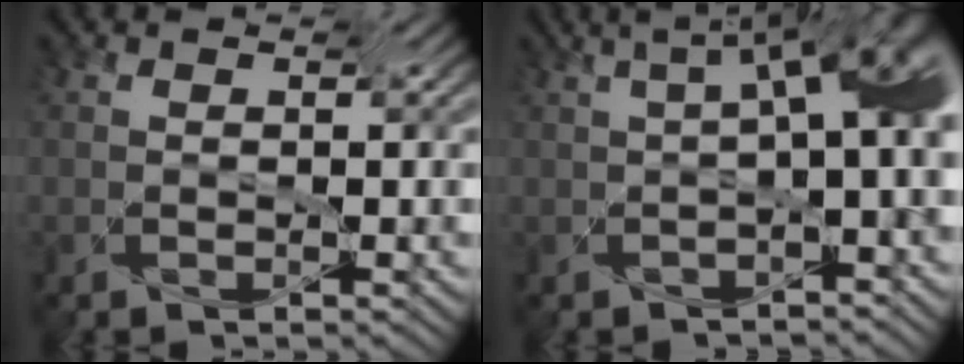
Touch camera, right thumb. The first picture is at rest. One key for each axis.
{"total": 12.6, "fx": 1.8, "fy": 4.8, "fz": 11.5, "tx": -0.122, "ty": 0.062, "tz": 0.012}